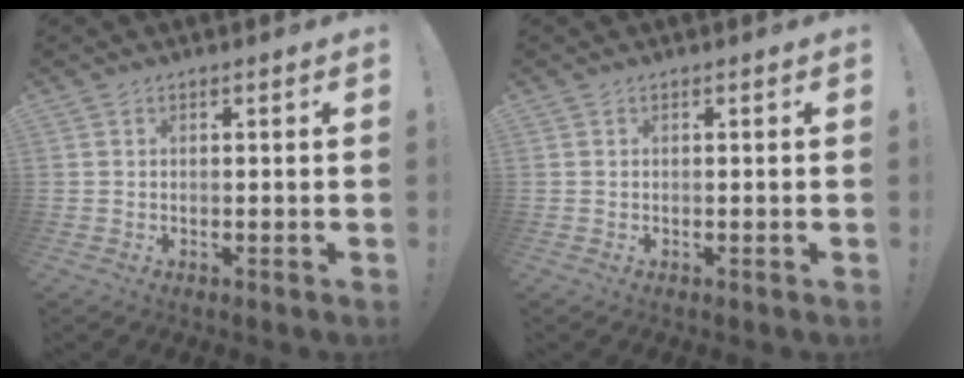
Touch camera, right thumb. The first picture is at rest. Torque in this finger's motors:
{"motor_torque": [0.00, 0.00, -0.06, 0.06, 0.00]}